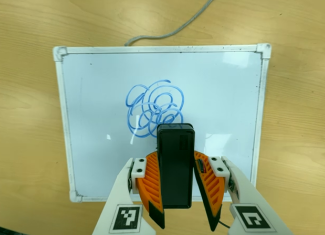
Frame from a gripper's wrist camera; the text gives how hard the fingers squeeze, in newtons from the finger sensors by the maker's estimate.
{"total": 4.9, "left": 4.4, "right": 5.4}